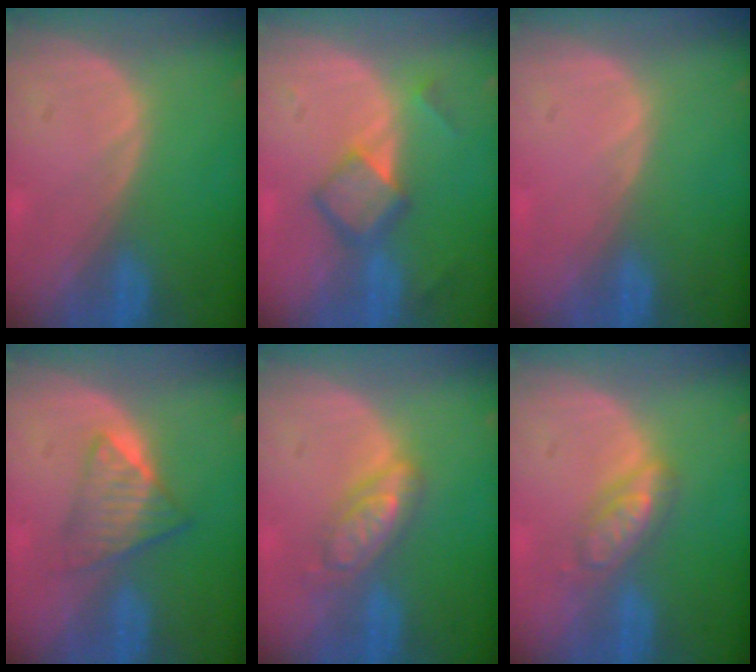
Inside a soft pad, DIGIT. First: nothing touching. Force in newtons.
{"total": 5.9, "press": 5.0, "slide": 3.1}
{"total": 0.5, "press": 0.0, "slide": 0.5}
{"total": 6.0, "press": 5.1, "slide": 3.1}
{"total": 5.1, "press": 5.1, "slide": 0.2}
{"total": 4.5, "press": 4.5, "slide": 0.6}